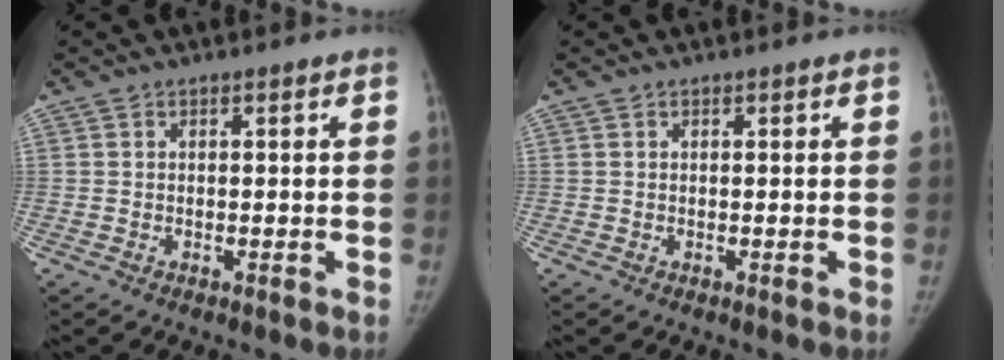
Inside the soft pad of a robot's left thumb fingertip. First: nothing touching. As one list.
[{"total": 0.0}]